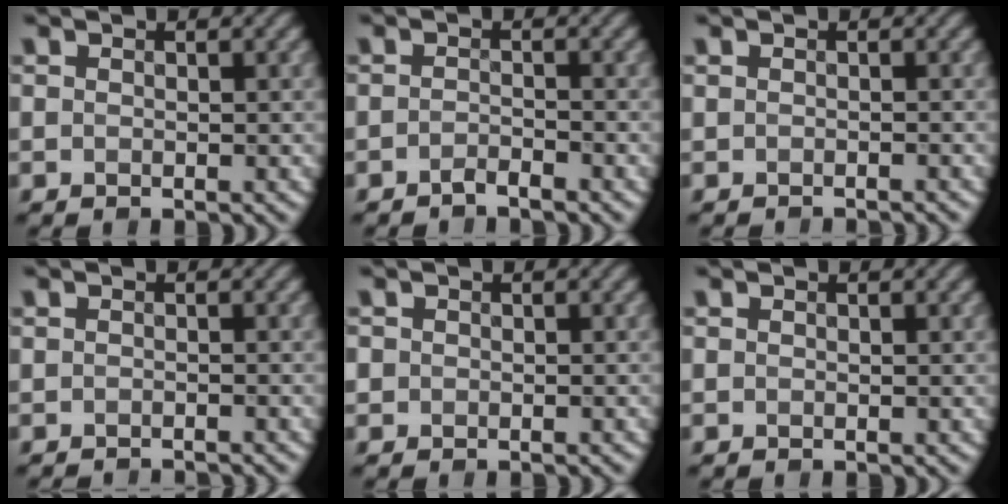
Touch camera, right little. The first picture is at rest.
{"total": 1.1, "force": [-1.1, 0.1, 0.3], "torque": [-0.006, 0.002, -0.021]}
{"total": 0.9, "force": [-0.7, 0.2, 0.5], "torque": [0.007, -0.010, -0.019]}
{"total": 1.5, "force": [-1.4, 0.1, 0.5], "torque": [0.008, -0.014, -0.025]}
{"total": 0.6, "force": [-0.6, 0.2, -0.2], "torque": [0.002, -0.003, -0.002]}
{"total": 0.0}